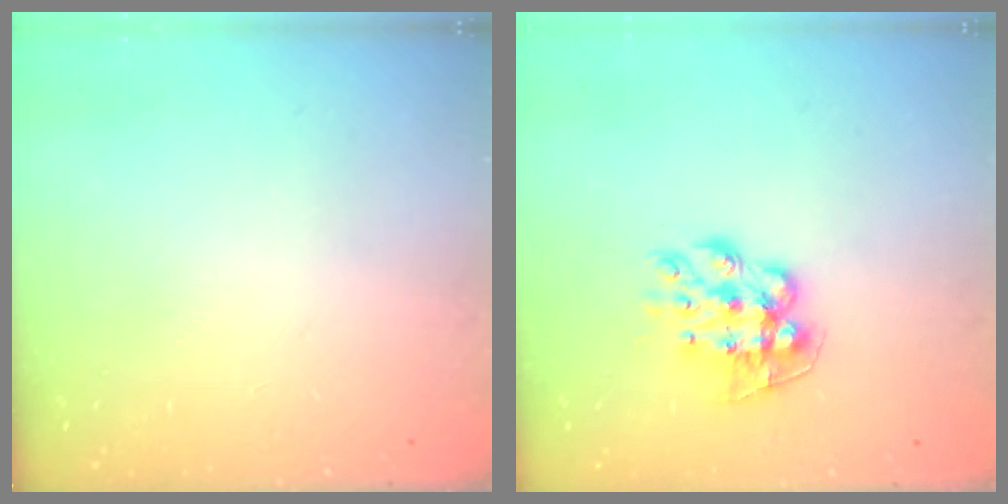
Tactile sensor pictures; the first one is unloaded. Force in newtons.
{"total": 9.9, "press": 9.8, "slide": 0.5}